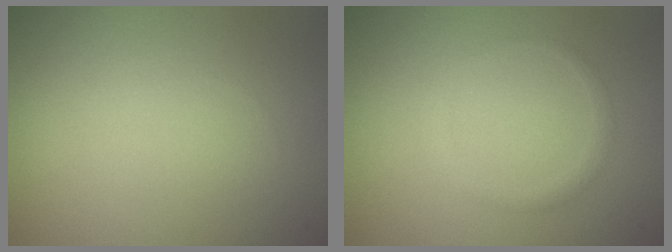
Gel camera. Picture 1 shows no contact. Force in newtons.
{"total": 0.9, "press": 0.9, "slide": 0.1}